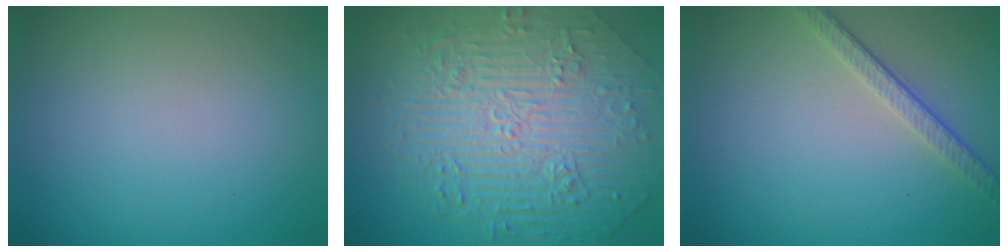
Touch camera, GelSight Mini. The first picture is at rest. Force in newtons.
{"total": 10.9, "press": 7.3, "slide": 8.1}
{"total": 2.5, "press": 2.1, "slide": 1.4}